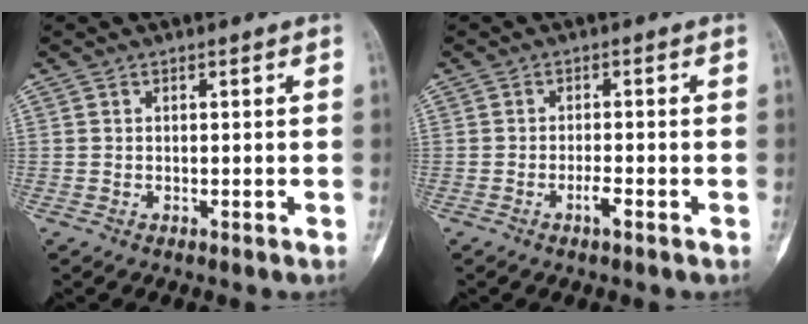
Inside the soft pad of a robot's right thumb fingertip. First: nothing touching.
{"total": 2.0, "force": [-1.1, 0.4, 1.7], "torque": [-0.032, 0.004, -0.023]}